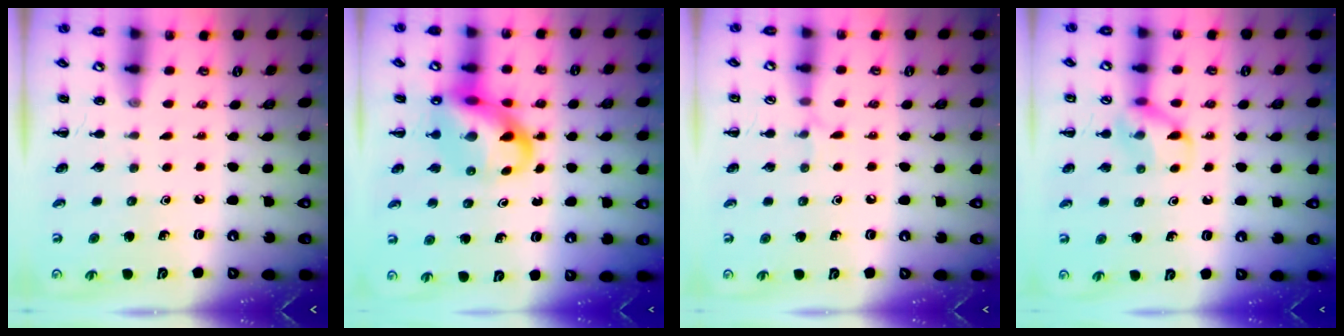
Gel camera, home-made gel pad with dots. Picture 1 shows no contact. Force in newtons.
{"total": 12.5, "press": 12.0, "slide": 3.3}
{"total": 4.1, "press": 3.8, "slide": 1.6}
{"total": 9.9, "press": 9.9, "slide": 0.9}